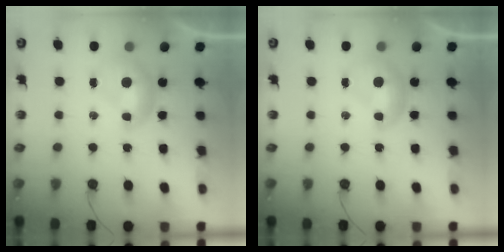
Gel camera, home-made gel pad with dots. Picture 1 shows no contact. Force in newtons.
{"total": 0.0}